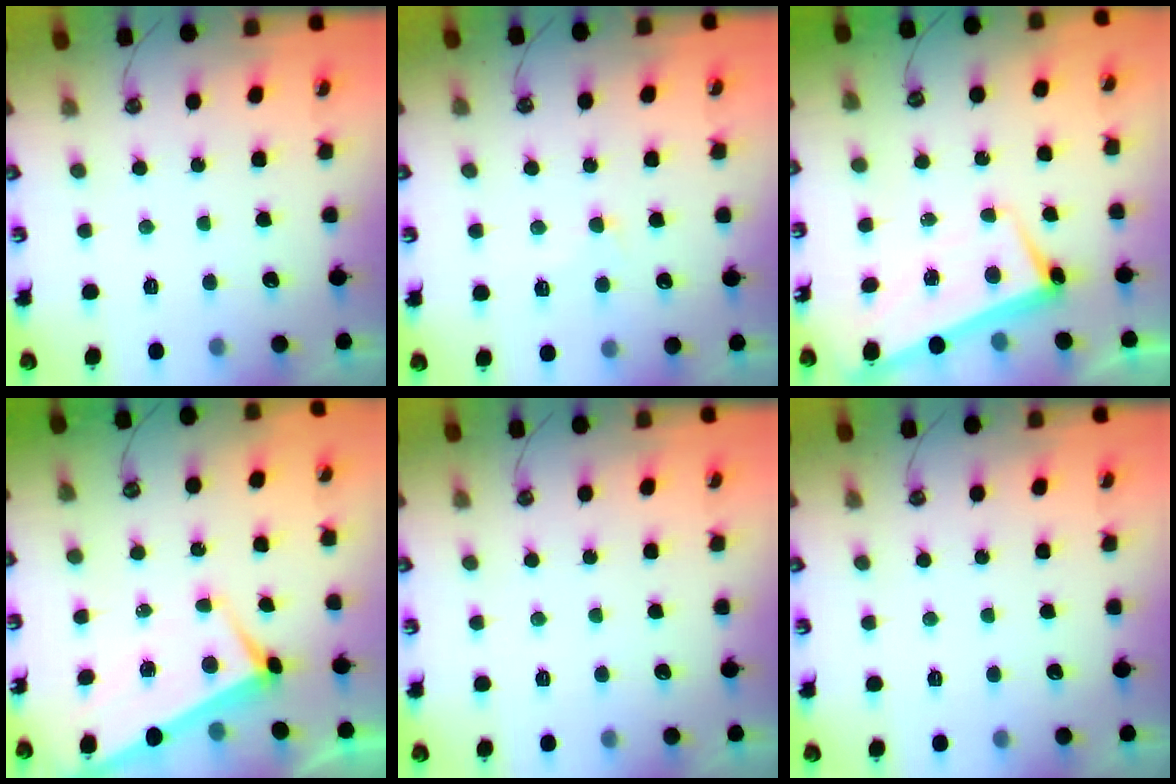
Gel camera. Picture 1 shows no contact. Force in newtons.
{"total": 0.9, "press": 0.5, "slide": 0.8}
{"total": 2.6, "press": 2.5, "slide": 0.6}
{"total": 2.8, "press": 2.7, "slide": 0.9}
{"total": 0.0}
{"total": 0.0}